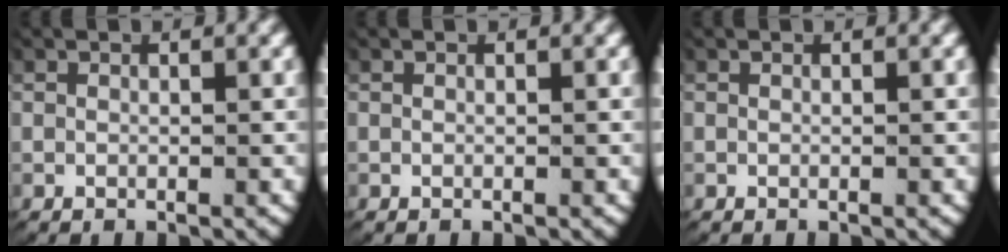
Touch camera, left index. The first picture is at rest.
{"total": 0.0}
{"total": 0.0}